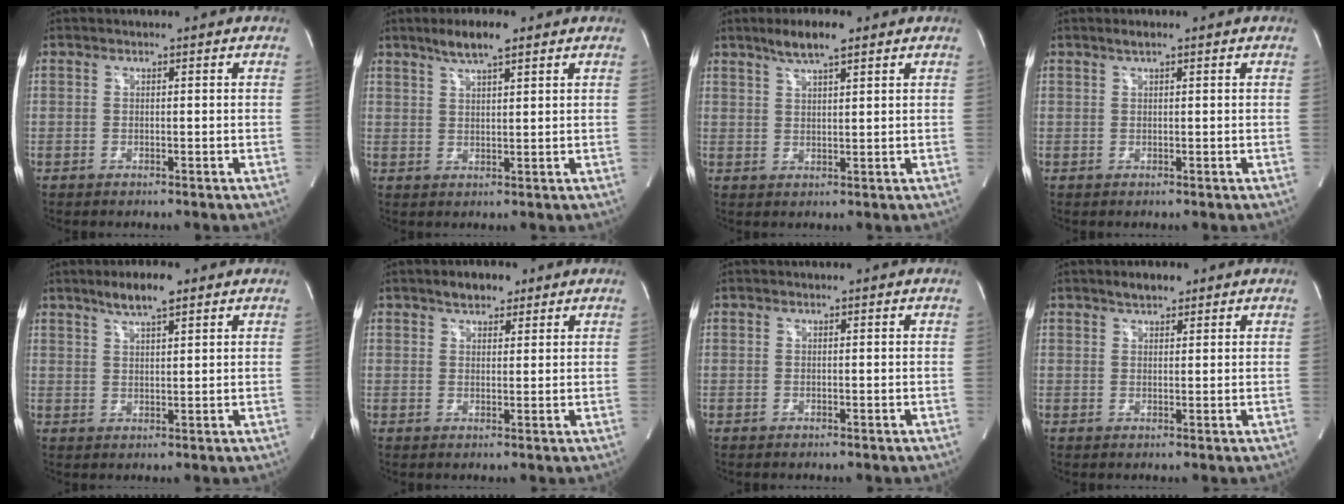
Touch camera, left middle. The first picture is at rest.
{"total": 5.5, "force": [3.8, 0.8, 3.8], "torque": [-0.074, 0.008, 0.068]}
{"total": 5.6, "force": [3.9, 0.8, 3.9], "torque": [-0.076, 0.009, 0.069]}
{"total": 1.1, "force": [0.8, 0.1, 0.8], "torque": [-0.017, 0.005, 0.016]}
{"total": 5.6, "force": [3.9, 0.9, 3.9], "torque": [-0.074, 0.008, 0.067]}
{"total": 3.8, "force": [2.7, 1.9, 1.9], "torque": [-0.032, 0.011, 0.044]}
{"total": 0.0}
{"total": 2.7, "force": [2.0, 1.1, 1.3], "torque": [-0.023, 0.009, 0.032]}